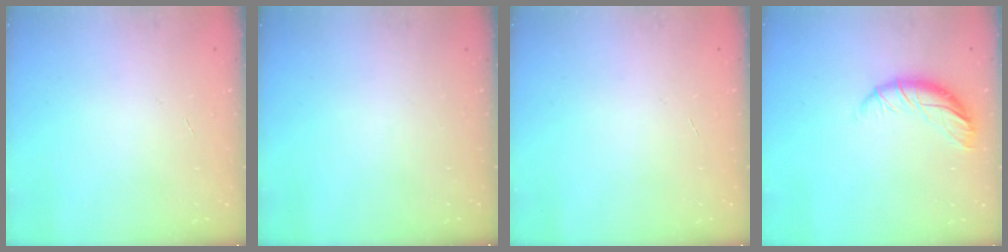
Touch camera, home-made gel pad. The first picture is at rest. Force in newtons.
{"total": 0.0}
{"total": 0.0}
{"total": 9.9, "press": 9.9, "slide": 0.8}